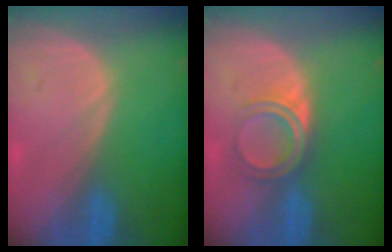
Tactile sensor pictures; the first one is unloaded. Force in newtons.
{"total": 4.9, "press": 4.2, "slide": 2.5}